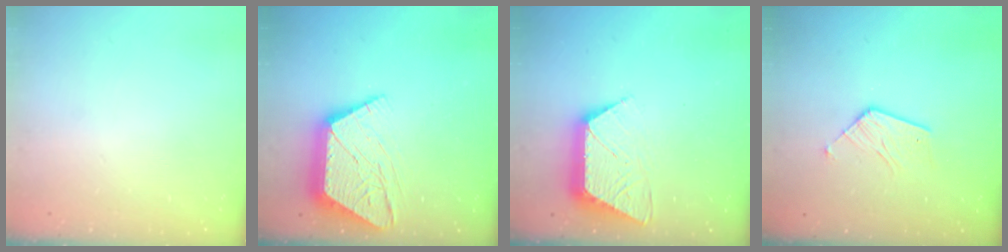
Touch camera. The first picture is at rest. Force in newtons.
{"total": 15.1, "press": 15.1, "slide": 0.8}
{"total": 12.2, "press": 12.2, "slide": 0.6}
{"total": 7.8, "press": 7.8, "slide": 0.3}